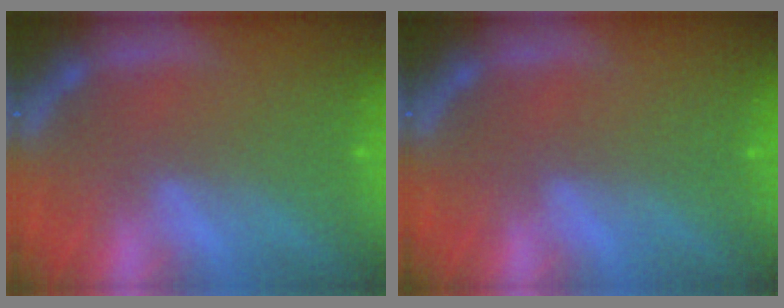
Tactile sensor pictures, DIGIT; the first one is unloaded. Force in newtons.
{"total": 0.0}